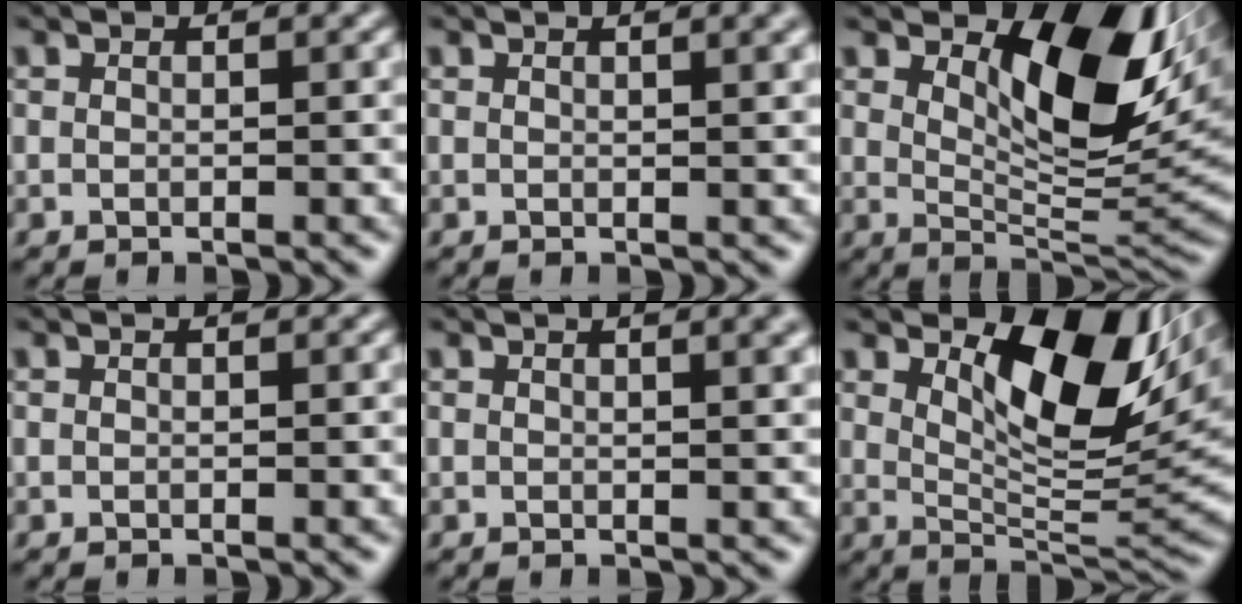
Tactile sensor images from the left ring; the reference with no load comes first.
{"total": 2.7, "force": [1.6, 1.0, 1.9], "torque": [-0.007, 0.013, 0.010]}
{"total": 9.6, "force": [3.2, 4.4, 7.9], "torque": [-0.118, -0.008, 0.057]}
{"total": 0.0}
{"total": 3.7, "force": [2.1, 1.5, 2.7], "torque": [-0.011, 0.022, 0.009]}
{"total": 9.3, "force": [3.5, 4.2, 7.6], "torque": [-0.118, -0.007, 0.063]}